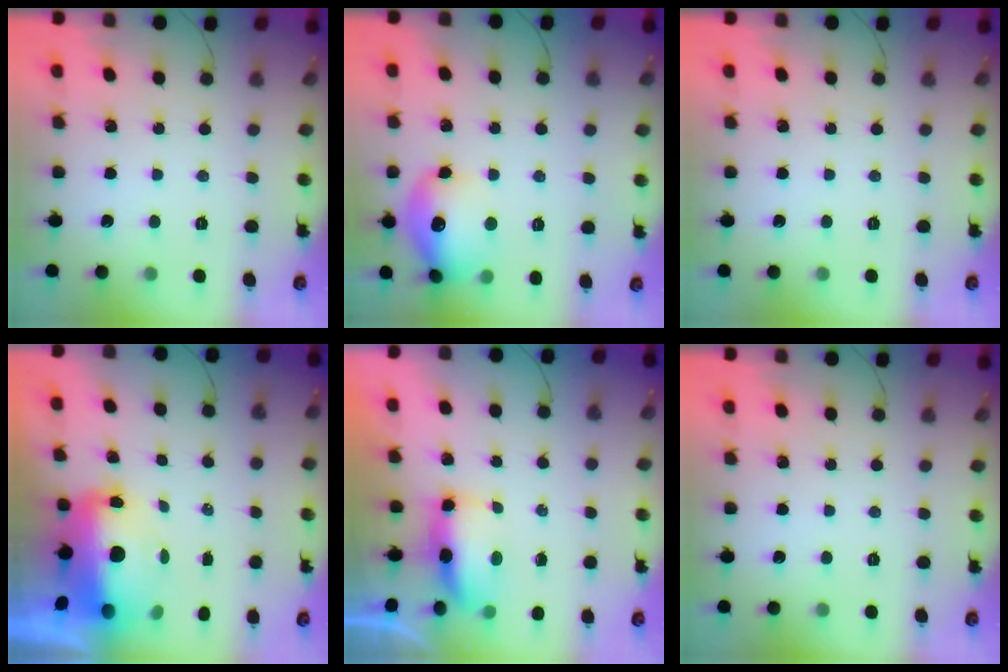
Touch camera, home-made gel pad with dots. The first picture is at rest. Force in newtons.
{"total": 15.0, "press": 14.9, "slide": 1.4}
{"total": 0.0}
{"total": 14.6, "press": 10.5, "slide": 10.1}
{"total": 11.6, "press": 8.3, "slide": 8.0}
{"total": 0.0}